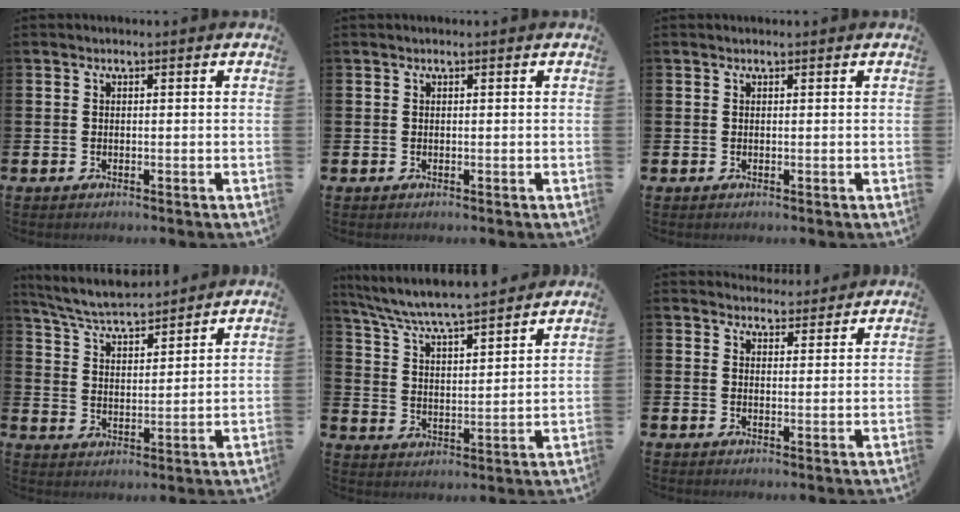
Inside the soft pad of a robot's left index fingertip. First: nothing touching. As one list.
[{"total": 0.0}, {"total": 0.0}, {"total": 6.0, "force": [5.8, 0.6, 1.6], "torque": [-0.059, -0.034, 0.102]}, {"total": 6.7, "force": [6.4, 0.2, 1.9], "torque": [-0.070, -0.052, 0.108]}, {"total": 3.4, "force": [3.2, 0.9, -0.1], "torque": [0.005, -0.019, 0.058]}]